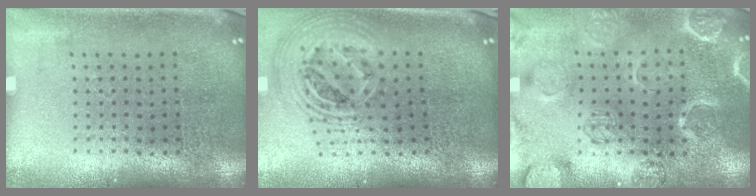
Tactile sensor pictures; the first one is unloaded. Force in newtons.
{"total": 2.4, "press": 1.8, "slide": 1.6}
{"total": 2.9, "press": 2.8, "slide": 0.3}